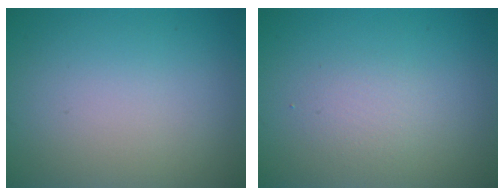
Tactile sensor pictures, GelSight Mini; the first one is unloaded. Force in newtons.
{"total": 1.4, "press": 1.4, "slide": 0.1}